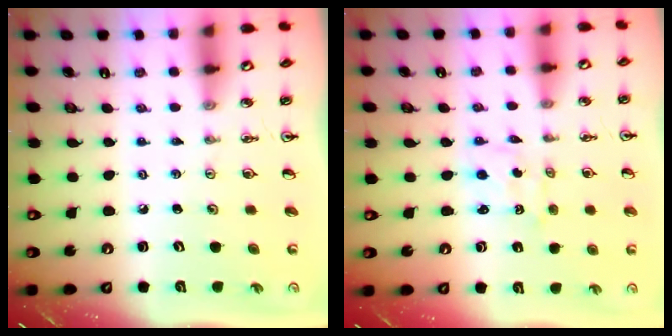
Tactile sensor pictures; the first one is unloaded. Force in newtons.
{"total": 1.1, "press": 0.7, "slide": 0.8}